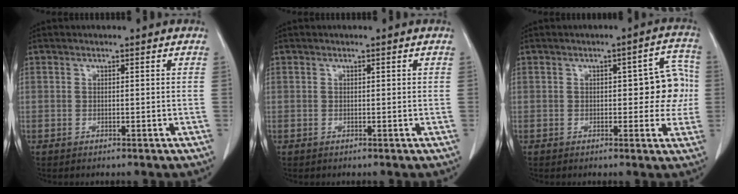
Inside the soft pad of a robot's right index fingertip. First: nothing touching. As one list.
[{"total": 0.0}, {"total": 7.3, "force": [0.2, 3.0, 6.7], "torque": [-0.066, 0.027, 0.004]}]